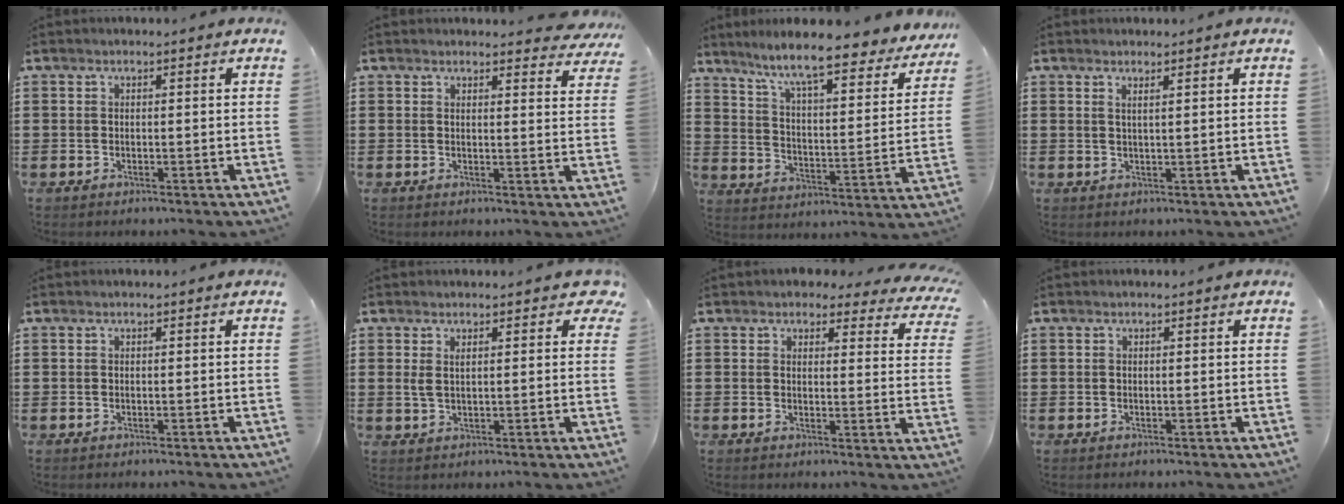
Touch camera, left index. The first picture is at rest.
{"total": 2.6, "force": [2.5, 0.3, 0.5], "torque": [-0.002, -0.014, 0.044]}
{"total": 8.7, "force": [7.6, -0.2, 4.2], "torque": [-0.106, -0.057, 0.122]}
{"total": 1.0, "force": [0.7, -0.1, 0.7], "torque": [-0.016, -0.001, 0.013]}
{"total": 0.0}
{"total": 3.2, "force": [1.6, 1.4, 2.3], "torque": [-0.043, 0.005, 0.025]}
{"total": 3.4, "force": [2.9, 1.4, 0.9], "torque": [-0.016, -0.010, 0.049]}
{"total": 0.0}